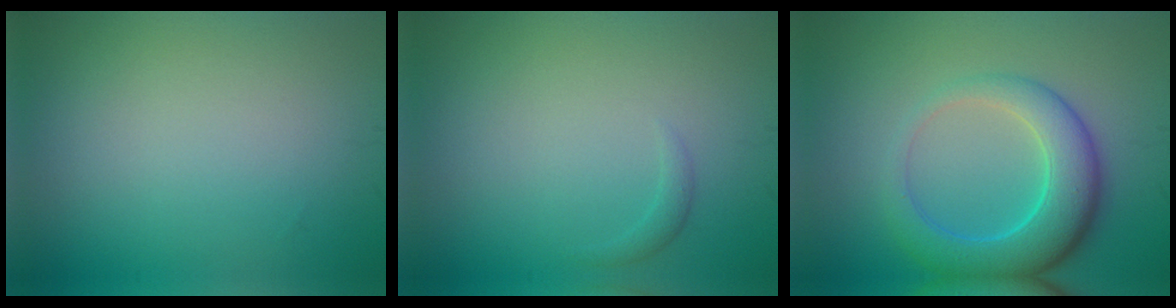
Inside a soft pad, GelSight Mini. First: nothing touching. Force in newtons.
{"total": 0.7, "press": 0.7, "slide": 0.1}
{"total": 6.2, "press": 6.2, "slide": 0.4}